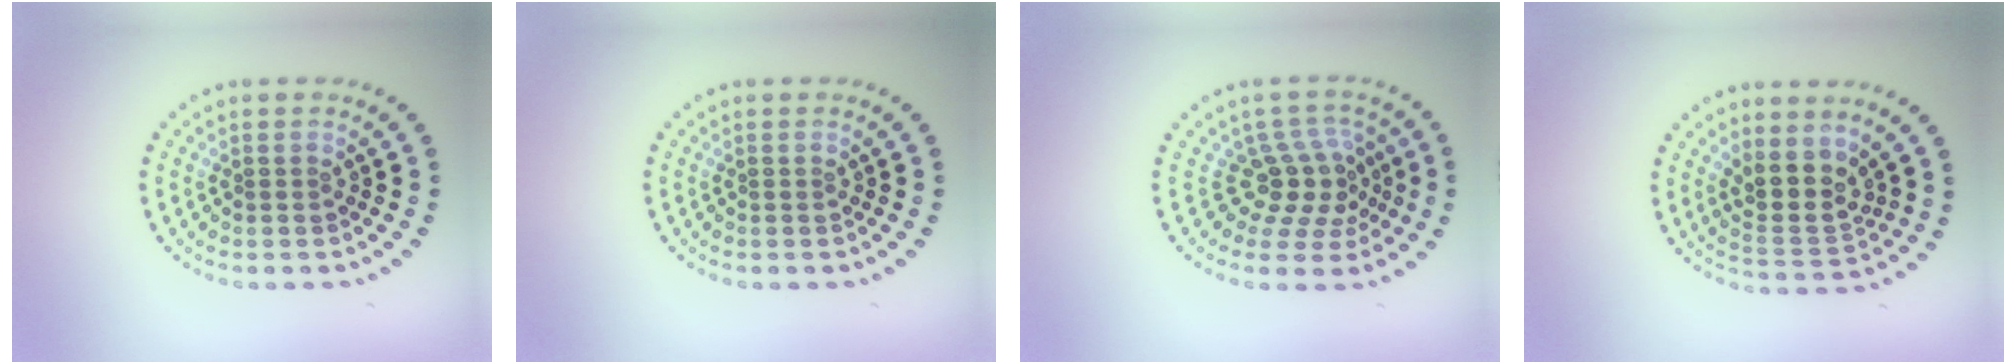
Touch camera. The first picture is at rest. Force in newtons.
{"total": 0.0}
{"total": 3.7, "press": 2.8, "slide": 2.5}
{"total": 3.5, "press": 2.8, "slide": 2.1}